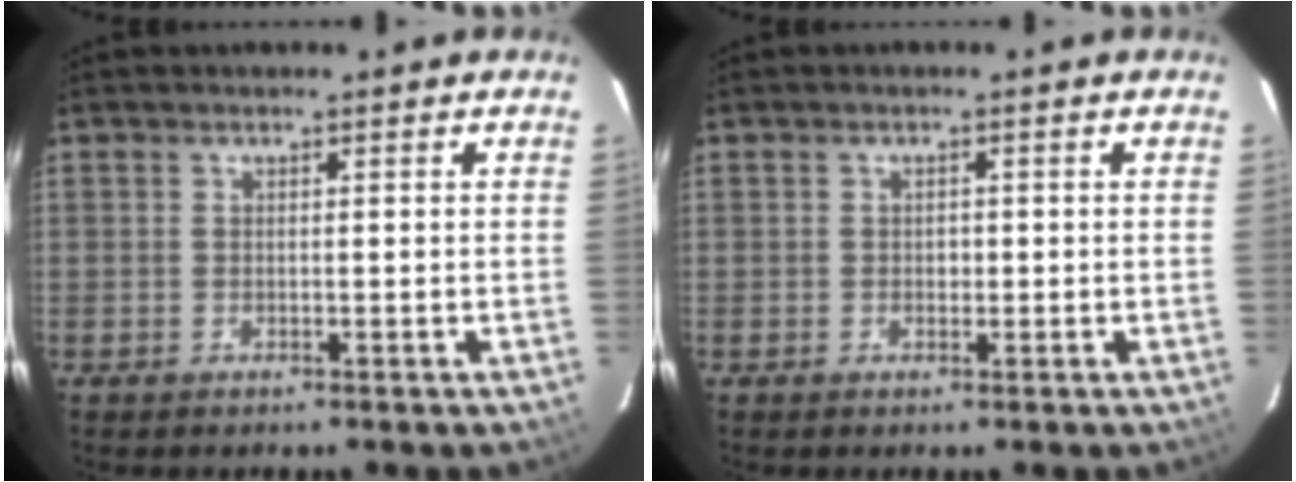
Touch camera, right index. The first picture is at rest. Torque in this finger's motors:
{"motor_torque": [0.20, 0.04, 0.06, 0.00]}